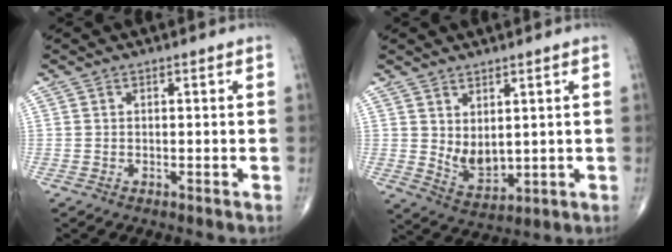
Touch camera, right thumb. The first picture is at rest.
{"total": 5.7, "force": [1.5, 3.3, 4.5], "torque": [-0.063, -0.025, 0.043]}